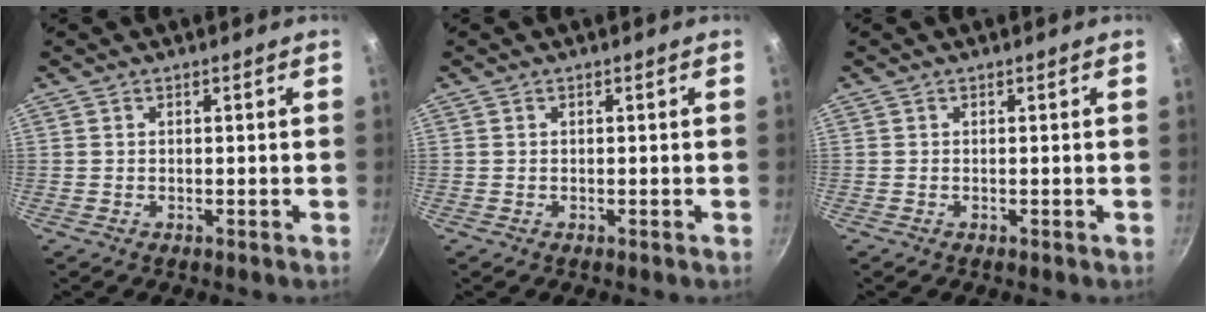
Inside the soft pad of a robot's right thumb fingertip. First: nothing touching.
{"total": 0.0}
{"total": 0.0}